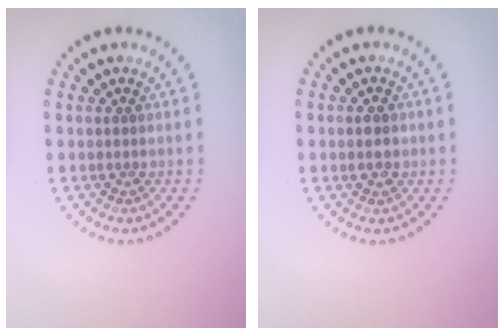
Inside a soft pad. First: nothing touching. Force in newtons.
{"total": 2.1, "press": 2.1, "slide": 0.2}